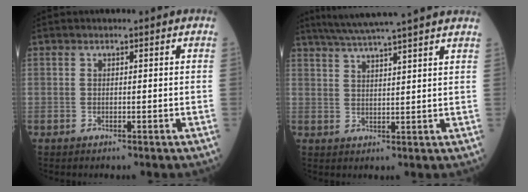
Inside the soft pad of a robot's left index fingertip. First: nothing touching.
{"total": 16.2, "force": [14.1, -0.4, 7.9], "torque": [-0.138, 0.026, 0.192]}